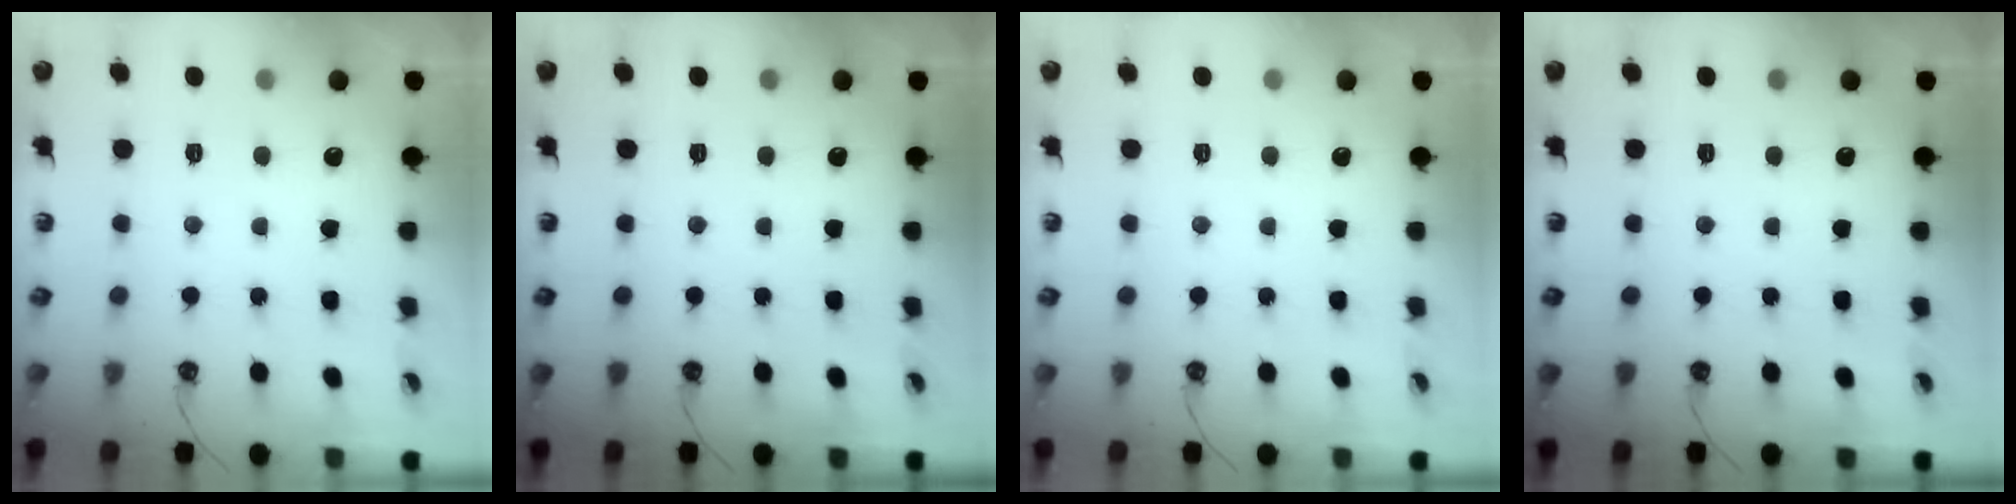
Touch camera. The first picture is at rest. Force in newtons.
{"total": 0.0}
{"total": 0.0}
{"total": 0.0}